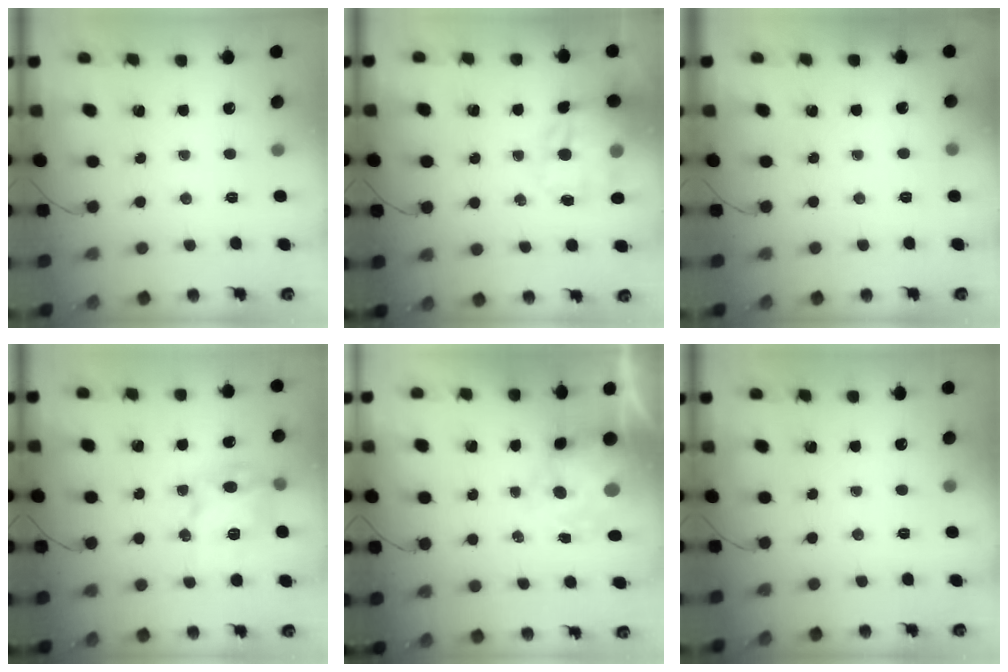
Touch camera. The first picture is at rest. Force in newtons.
{"total": 13.6, "press": 13.1, "slide": 3.7}
{"total": 3.3, "press": 3.1, "slide": 1.1}
{"total": 10.9, "press": 10.8, "slide": 1.3}
{"total": 8.7, "press": 8.4, "slide": 2.2}
{"total": 0.0}